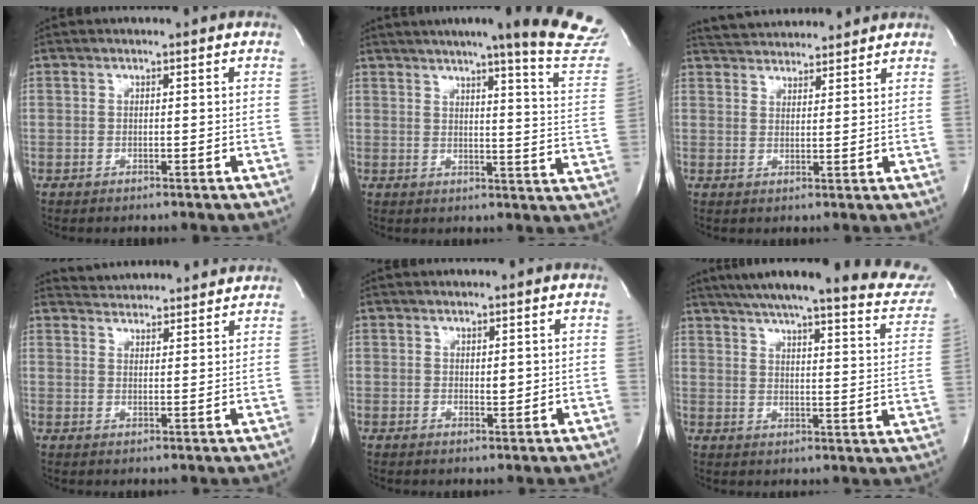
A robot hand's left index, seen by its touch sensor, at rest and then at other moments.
{"total": 19.7, "force": [16.7, -0.6, 10.5], "torque": [-0.131, -0.074, 0.187]}
{"total": 9.5, "force": [9.1, 1.6, 2.2], "torque": [-0.038, 0.022, 0.134]}
{"total": 8.6, "force": [8.4, 1.2, 1.4], "torque": [-0.023, 0.019, 0.108]}
{"total": 1.2, "force": [0.1, 0.5, 1.1], "torque": [-0.014, -0.007, 0.003]}
{"total": 25.6, "force": [22.1, 2.5, 12.6], "torque": [-0.180, -0.047, 0.265]}